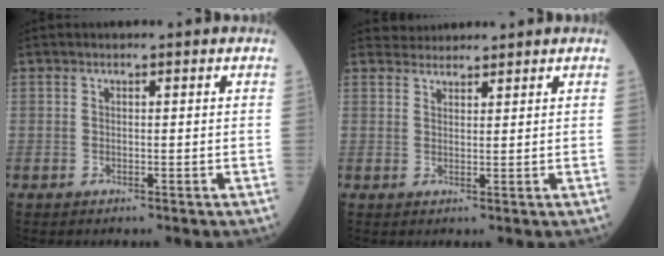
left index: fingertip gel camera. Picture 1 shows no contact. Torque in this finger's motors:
{"motor_torque": [-0.49, -0.83, 0.08, 0.01]}